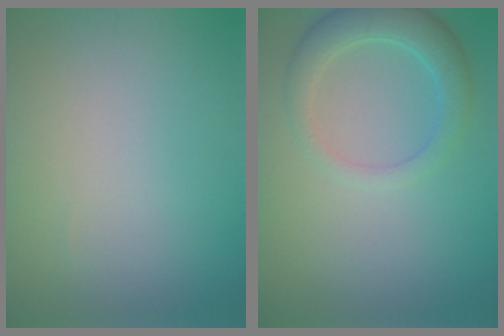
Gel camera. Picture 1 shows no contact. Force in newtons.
{"total": 3.8, "press": 3.8, "slide": 0.2}